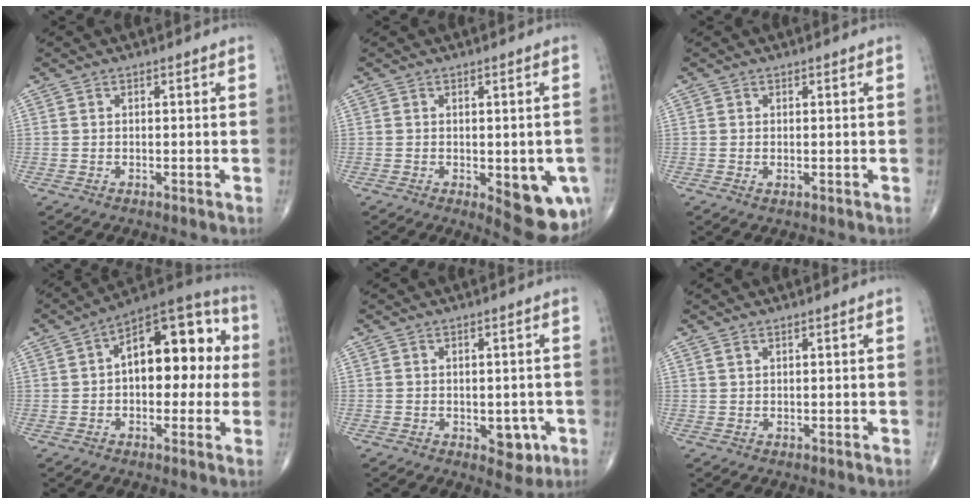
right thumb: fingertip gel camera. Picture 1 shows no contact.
{"total": 10.5, "force": [-2.9, 4.4, 9.1], "torque": [-0.087, -0.006, -0.025]}
{"total": 0.7, "force": [-0.1, 0.4, 0.5], "torque": [-0.011, -0.002, 0.000]}
{"total": 17.4, "force": [2.0, 9.5, 14.5], "torque": [-0.167, 0.043, 0.019]}
{"total": 4.6, "force": [-1.3, 2.9, 3.3], "torque": [-0.012, 0.000, -0.010]}
{"total": 0.7, "force": [0.6, 0.1, 0.4], "torque": [-0.009, 0.002, 0.015]}